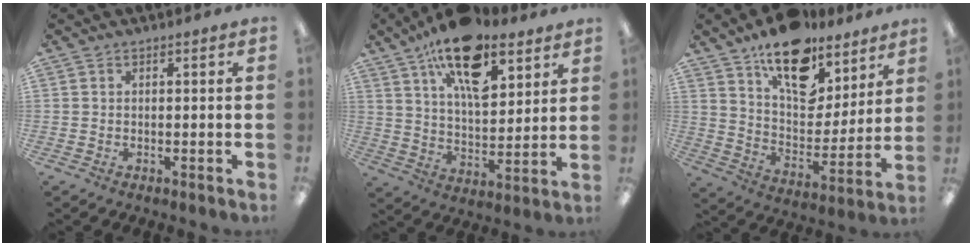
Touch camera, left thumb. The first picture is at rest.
{"total": 18.7, "force": [11.2, 8.6, 12.2], "torque": [-0.192, -0.051, 0.190]}
{"total": 17.8, "force": [12.8, 9.1, 8.4], "torque": [-0.134, -0.080, 0.229]}